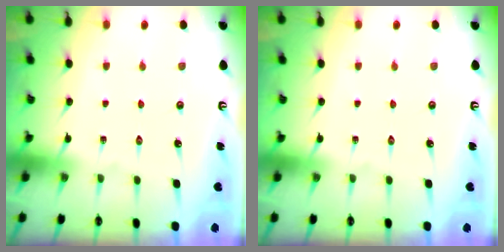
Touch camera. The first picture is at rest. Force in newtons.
{"total": 0.0}